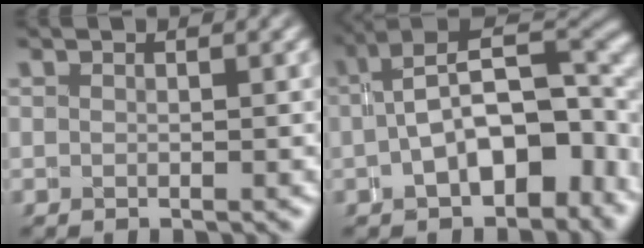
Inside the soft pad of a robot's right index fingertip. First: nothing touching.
{"total": 8.5, "force": [-0.3, 4.5, 7.2], "torque": [-0.106, -0.001, 0.002]}